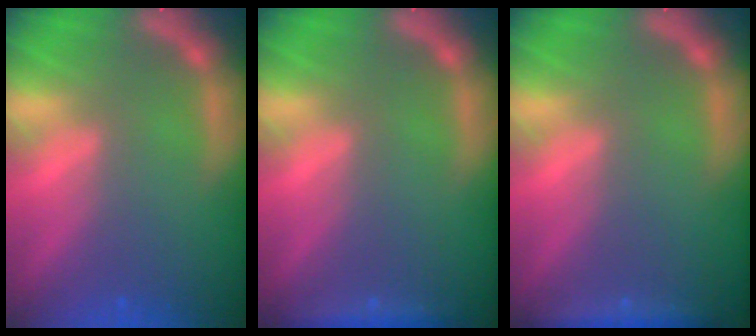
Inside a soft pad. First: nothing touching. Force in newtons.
{"total": 1.9}
{"total": 2.4}